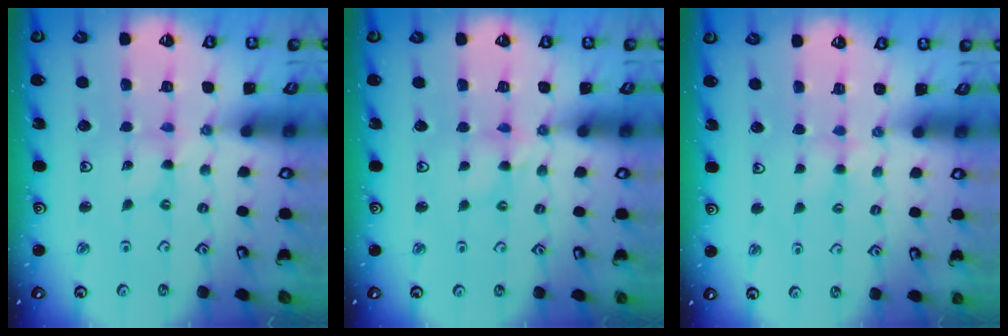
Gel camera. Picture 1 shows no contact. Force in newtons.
{"total": 3.2, "press": 3.2, "slide": 0.4}
{"total": 3.1, "press": 3.1, "slide": 0.5}